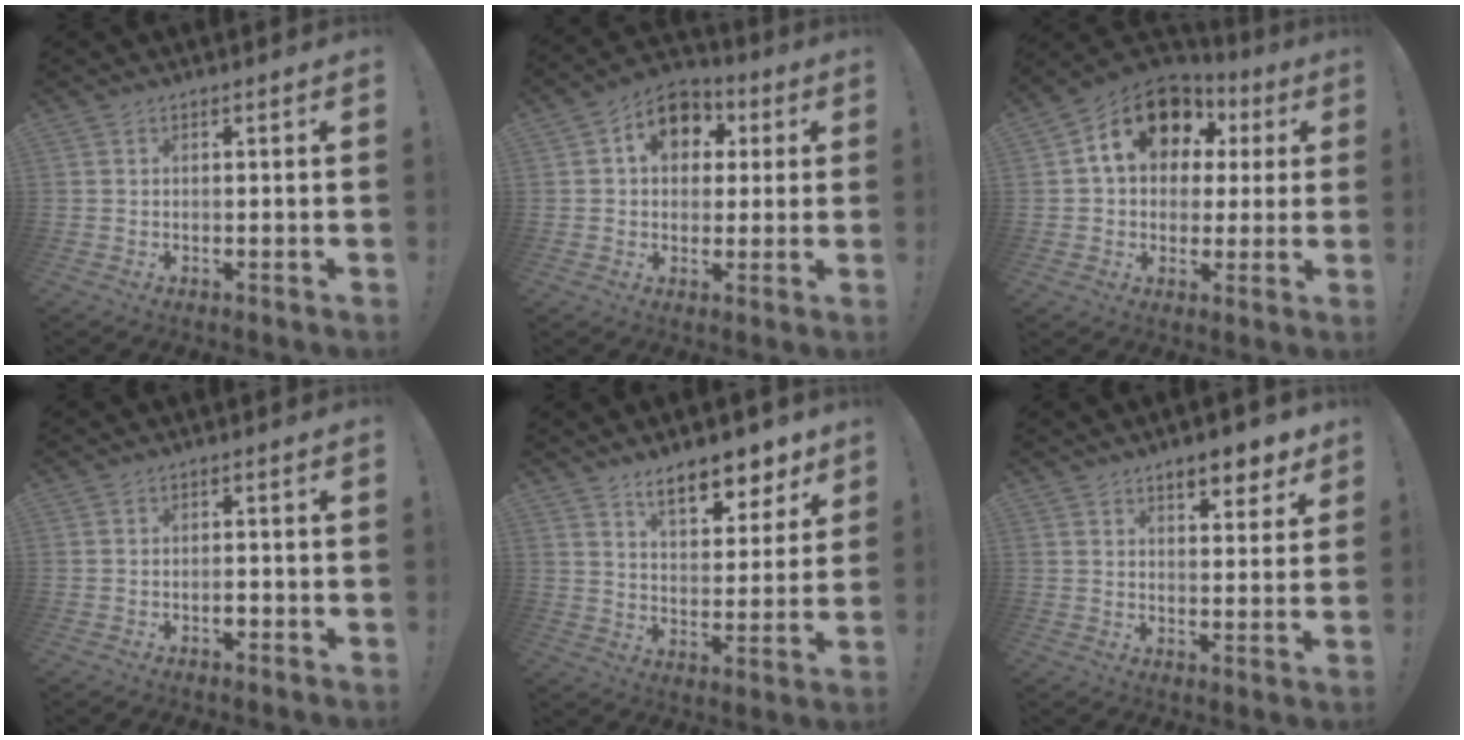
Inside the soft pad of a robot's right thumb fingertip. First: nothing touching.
{"total": 11.1, "force": [3.2, 8.8, 6.0], "torque": [-0.075, -0.002, 0.060]}
{"total": 16.4, "force": [6.8, 11.6, 9.3], "torque": [-0.140, -0.024, 0.126]}
{"total": 1.8, "force": [-1.1, 0.9, 1.2], "torque": [-0.011, -0.002, -0.020]}
{"total": 12.3, "force": [8.8, 5.1, 6.9], "torque": [-0.095, -0.055, 0.155]}
{"total": 7.9, "force": [5.6, 2.8, 4.8], "torque": [-0.051, -0.034, 0.094]}